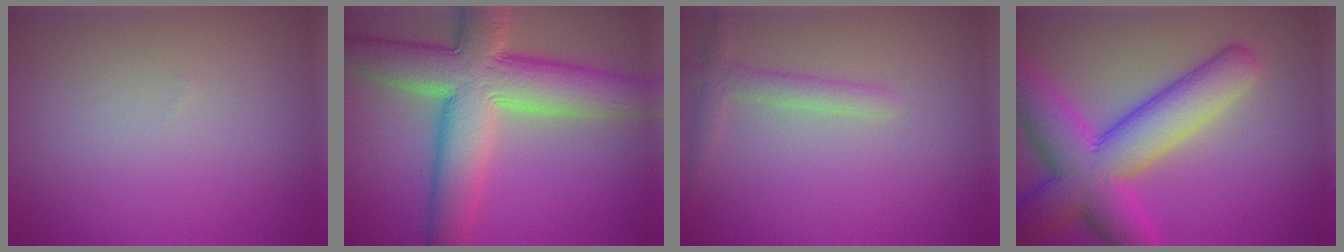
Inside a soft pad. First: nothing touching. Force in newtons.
{"total": 11.5, "press": 11.4, "slide": 1.1}
{"total": 2.0, "press": 2.0, "slide": 0.1}
{"total": 9.8, "press": 9.8, "slide": 0.3}